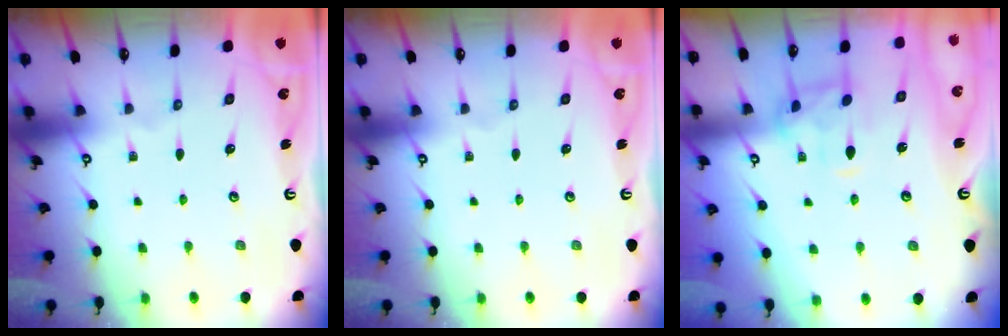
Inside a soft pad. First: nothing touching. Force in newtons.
{"total": 0.0}
{"total": 1.3, "press": 1.2, "slide": 0.4}